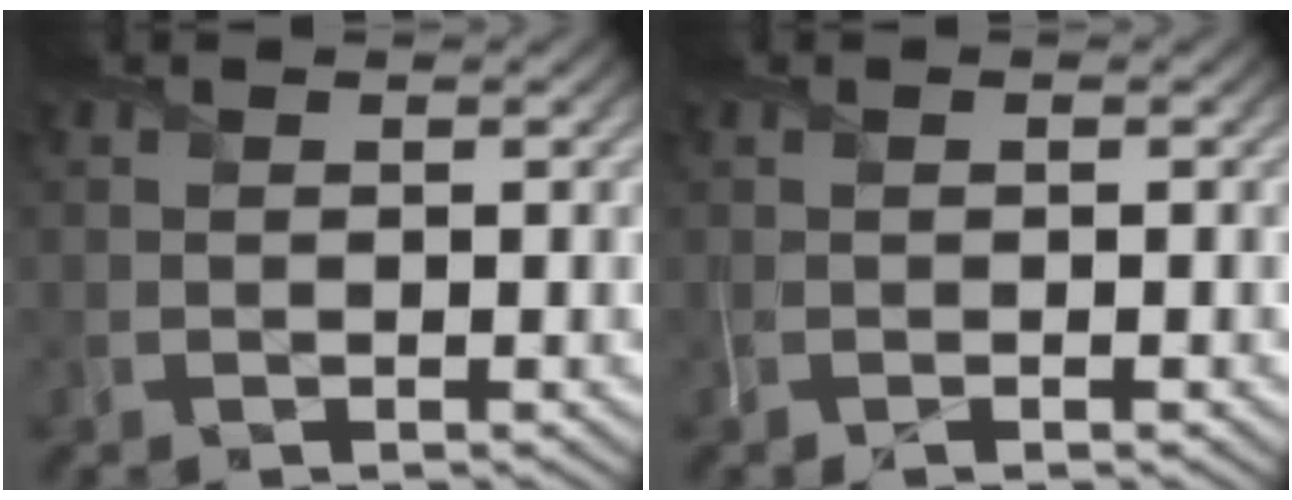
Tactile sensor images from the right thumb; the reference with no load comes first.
{"total": 1.0, "force": [-0.3, 0.2, 0.9], "torque": [-0.019, 0.001, -0.006]}